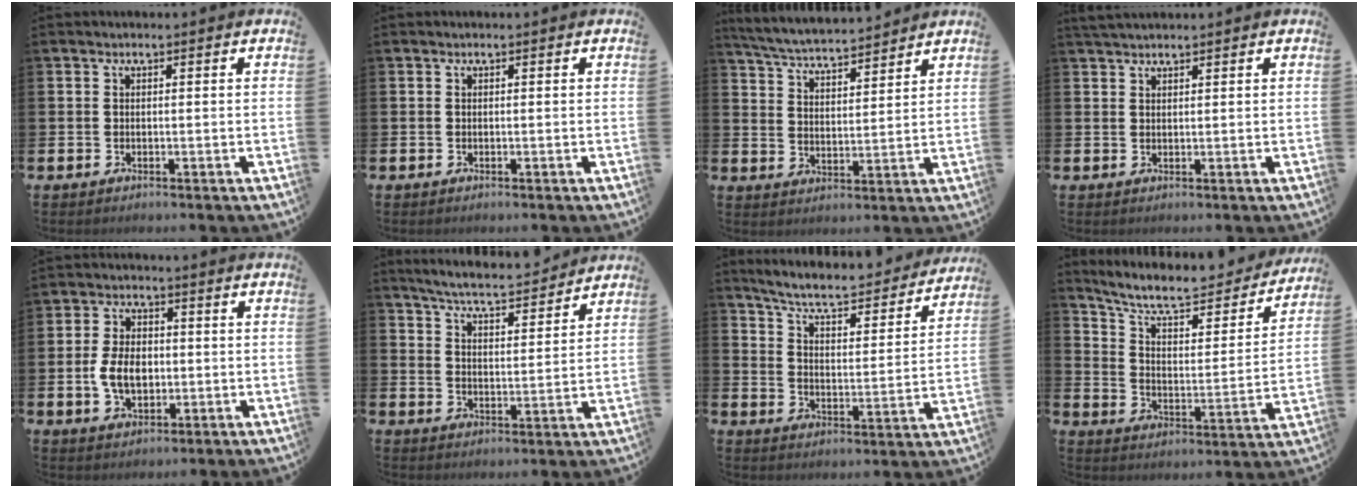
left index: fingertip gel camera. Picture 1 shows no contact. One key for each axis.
{"total": 0.0}
{"total": 5.3, "fx": 5.3, "fy": 0.3, "fz": 0.8, "tx": -0.039, "ty": -0.036, "tz": 0.091}
{"total": 1.8, "fx": 1.7, "fy": 0.3, "fz": 0.4, "tx": -0.008, "ty": 0.001, "tz": 0.032}
{"total": 5.9, "fx": -0.5, "fy": 3.9, "fz": 4.3, "tx": -0.078, "ty": 0.005, "tz": -0.016}
{"total": 5.9, "fx": 5.8, "fy": 0.3, "fz": 1.3, "tx": -0.050, "ty": -0.041, "tz": 0.099}
{"total": 6.8, "fx": 6.1, "fy": 1.2, "fz": 2.6, "tx": -0.074, "ty": -0.048, "tz": 0.099}
{"total": 9.0, "fx": 7.8, "fy": 2.7, "fz": 3.4, "tx": -0.092, "ty": -0.055, "tz": 0.130}